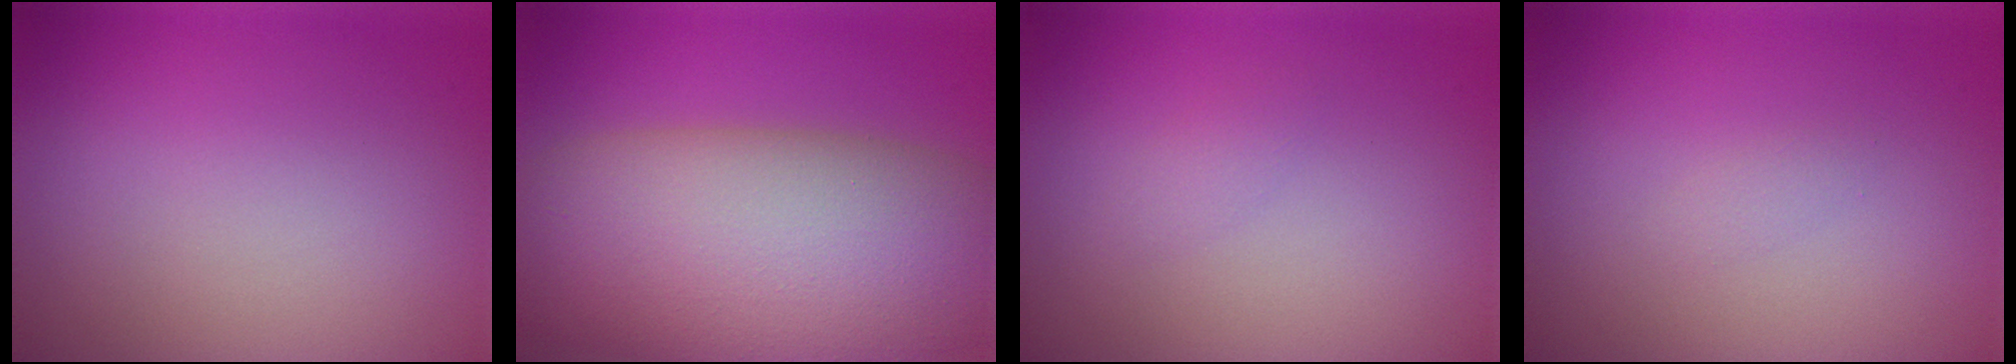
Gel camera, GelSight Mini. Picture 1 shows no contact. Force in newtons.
{"total": 14.1, "press": 14.1, "slide": 0.8}
{"total": 0.8, "press": 0.8, "slide": 0.0}
{"total": 0.7, "press": 0.6, "slide": 0.1}